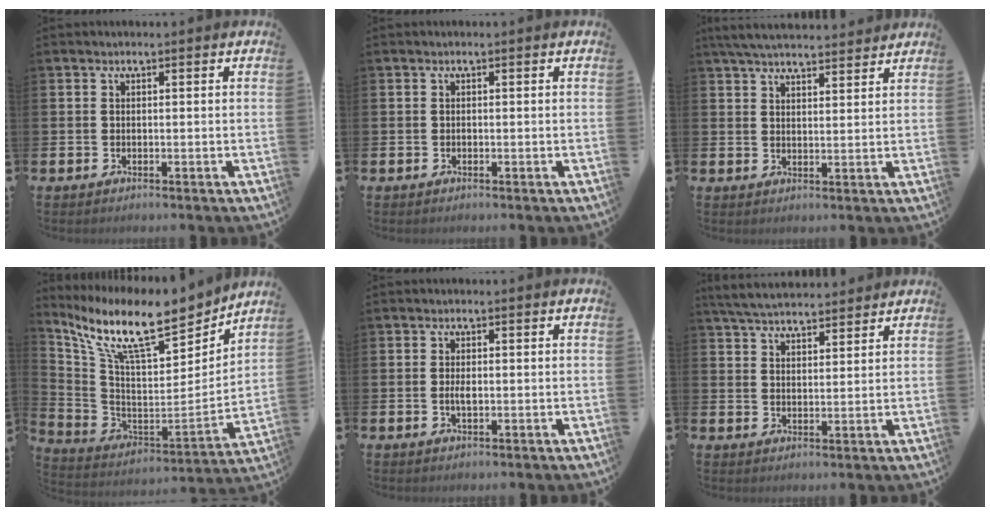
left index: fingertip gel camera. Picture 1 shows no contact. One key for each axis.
{"total": 0.0}
{"total": 5.3, "fx": 5.1, "fy": 0.7, "fz": 1.3, "tx": -0.038, "ty": -0.019, "tz": 0.094}
{"total": 12.6, "fx": 10.1, "fy": 2.8, "fz": 7.0, "tx": -0.166, "ty": -0.072, "tz": 0.170}
{"total": 1.6, "fx": -0.2, "fy": 0.7, "fz": 1.5, "tx": -0.028, "ty": 0.002, "tz": -0.005}
{"total": 5.0, "fx": 4.9, "fy": 0.8, "fz": 0.8, "tx": -0.038, "ty": -0.018, "tz": 0.090}